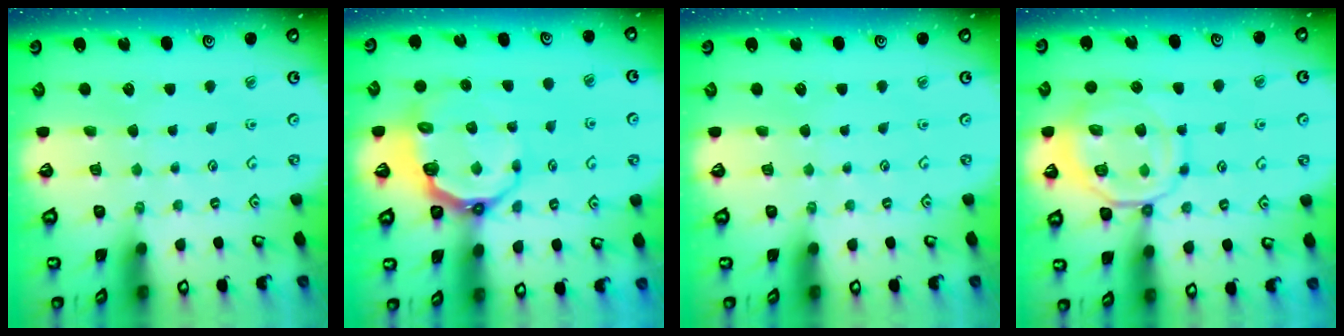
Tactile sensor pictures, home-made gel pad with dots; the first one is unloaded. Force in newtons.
{"total": 8.5, "press": 7.4, "slide": 4.1}
{"total": 0.0}
{"total": 12.4, "press": 12.3, "slide": 1.5}